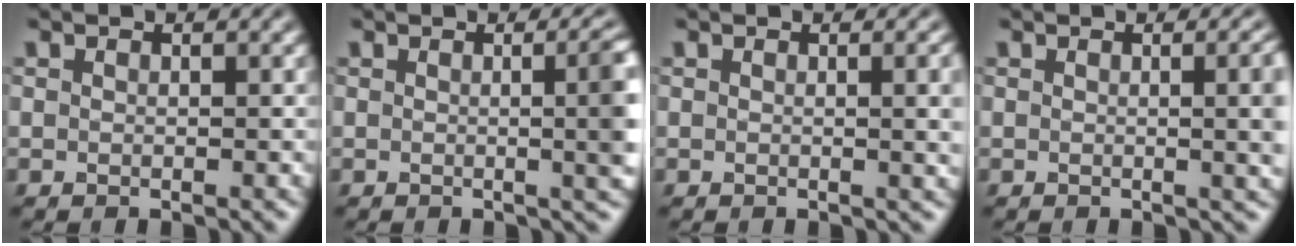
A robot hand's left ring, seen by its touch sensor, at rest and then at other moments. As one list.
[{"total": 5.3, "force": [0.1, 1.8, 5.0], "torque": [-0.040, 0.004, 0.002]}, {"total": 3.2, "force": [0.1, 1.0, 3.0], "torque": [-0.026, 0.005, -0.001]}, {"total": 4.2, "force": [0.1, 1.4, 3.9], "torque": [-0.031, 0.007, 0.001]}]